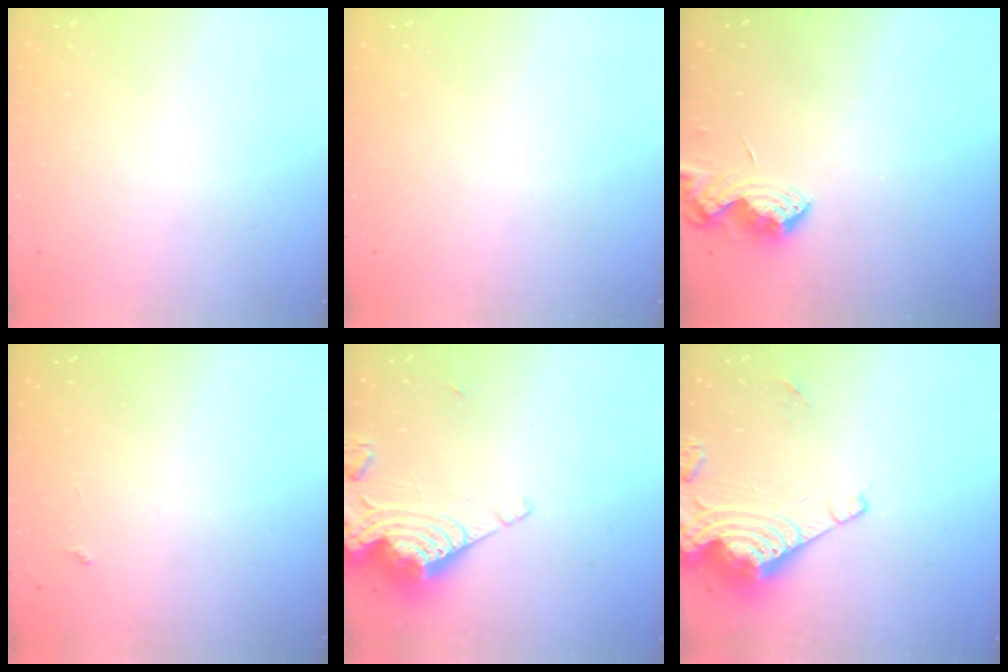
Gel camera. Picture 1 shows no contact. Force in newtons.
{"total": 0.0}
{"total": 7.6, "press": 7.5, "slide": 0.9}
{"total": 2.2, "press": 2.1, "slide": 0.4}
{"total": 14.1, "press": 14.0, "slide": 1.5}
{"total": 15.0, "press": 14.9, "slide": 1.2}